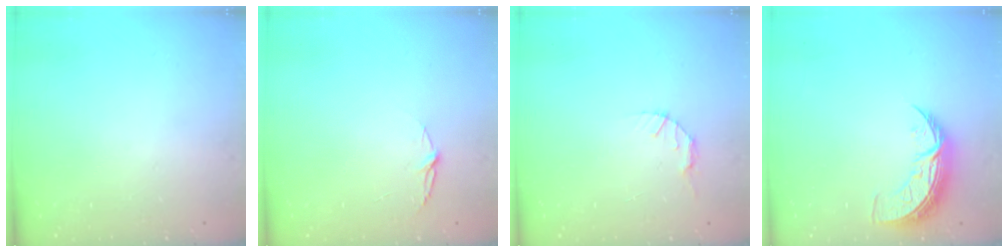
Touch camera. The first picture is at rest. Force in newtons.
{"total": 4.8, "press": 4.8, "slide": 0.5}
{"total": 2.8, "press": 2.8, "slide": 0.4}
{"total": 8.6, "press": 8.5, "slide": 0.8}